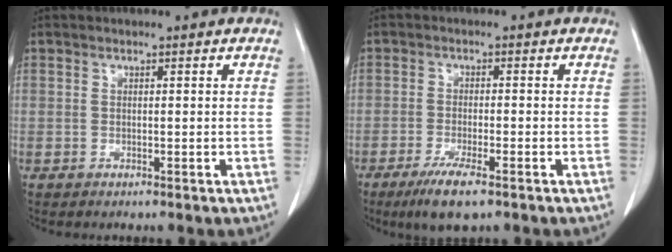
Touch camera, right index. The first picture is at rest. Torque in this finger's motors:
{"motor_torque": [0.44, -0.39, 0.19, 0.08]}